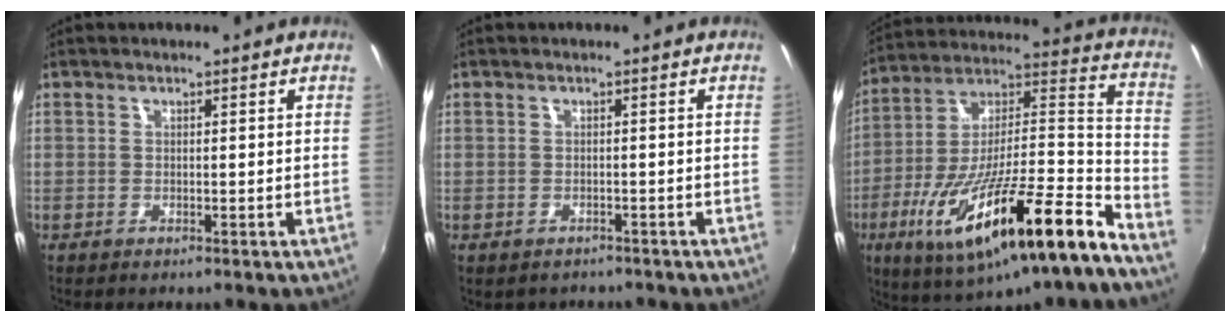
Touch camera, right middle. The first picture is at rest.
{"total": 2.3, "force": [-1.8, 1.3, 0.6], "torque": [-0.017, -0.010, -0.024]}
{"total": 27.0, "force": [-16.2, 3.8, 21.3], "torque": [-0.326, -0.033, -0.268]}